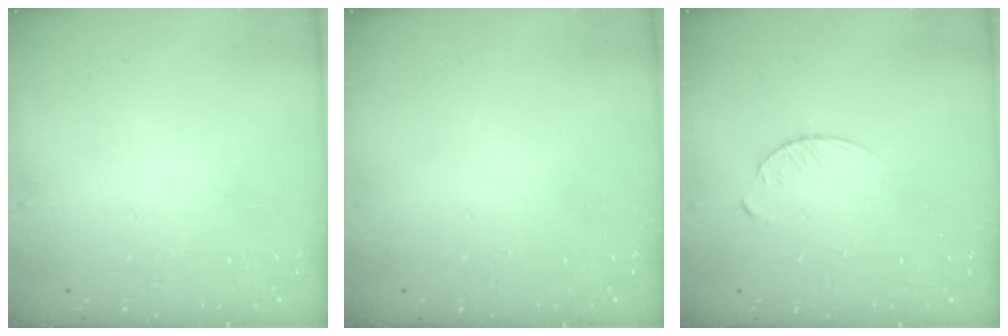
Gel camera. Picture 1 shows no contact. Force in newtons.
{"total": 0.0}
{"total": 3.6, "press": 3.5, "slide": 0.4}